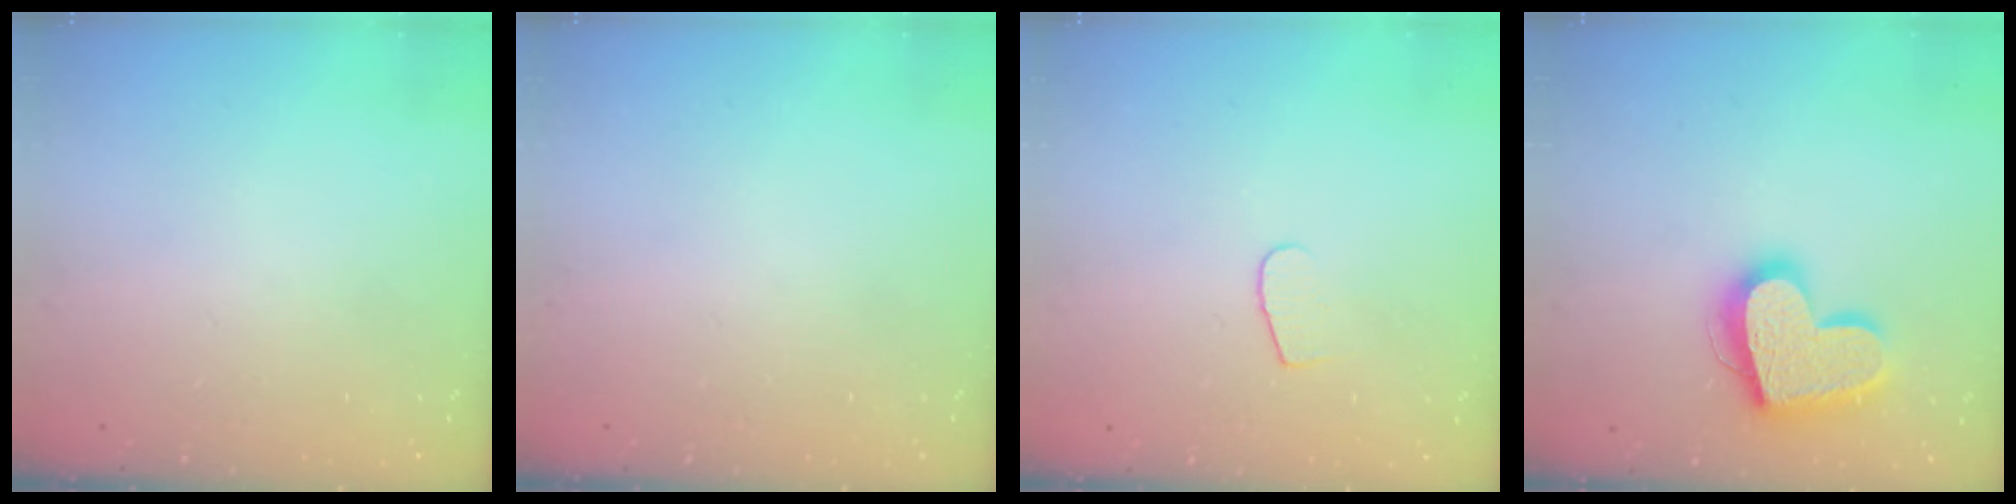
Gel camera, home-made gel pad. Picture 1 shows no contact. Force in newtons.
{"total": 0.0}
{"total": 4.6, "press": 4.5, "slide": 0.4}
{"total": 19.5, "press": 19.4, "slide": 1.6}